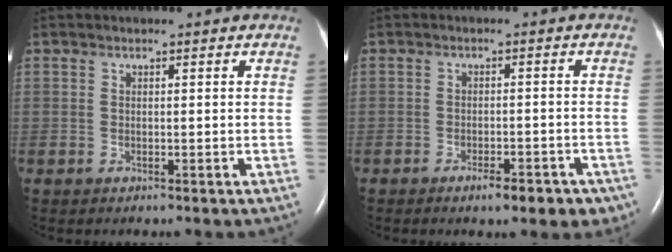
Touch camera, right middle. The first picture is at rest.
{"total": 5.9, "force": [-4.1, 2.0, 3.8], "torque": [-0.038, 0.001, -0.052]}